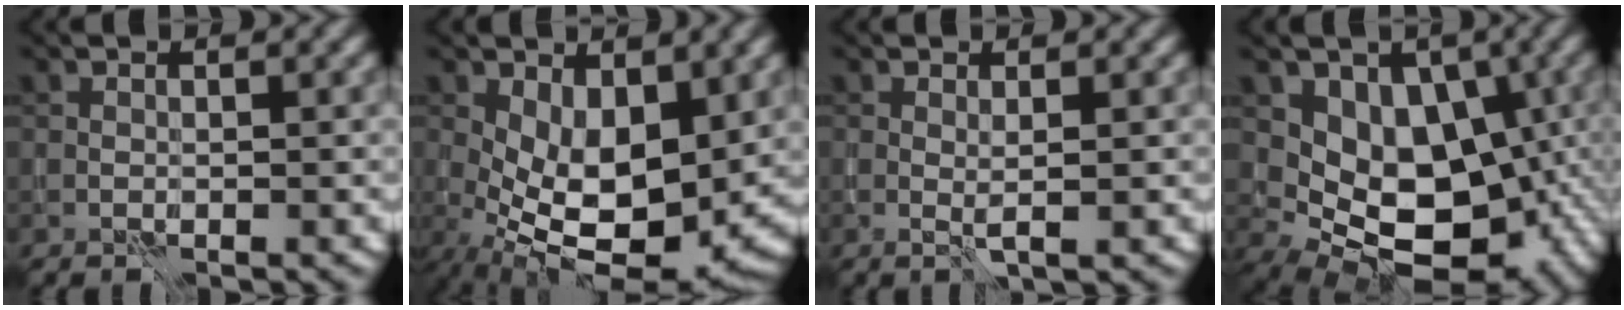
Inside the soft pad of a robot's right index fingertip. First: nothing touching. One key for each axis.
{"total": 9.9, "fx": -0.2, "fy": 4.9, "fz": 8.6, "tx": -0.142, "ty": -0.017, "tz": -0.001}
{"total": 0.8, "fx": 0.2, "fy": -0.3, "fz": 0.7, "tx": -0.012, "ty": -0.002, "tz": 0.003}
{"total": 10.8, "fx": 0.3, "fy": 7.7, "fz": 7.6, "tx": -0.076, "ty": -0.016, "tz": 0.011}